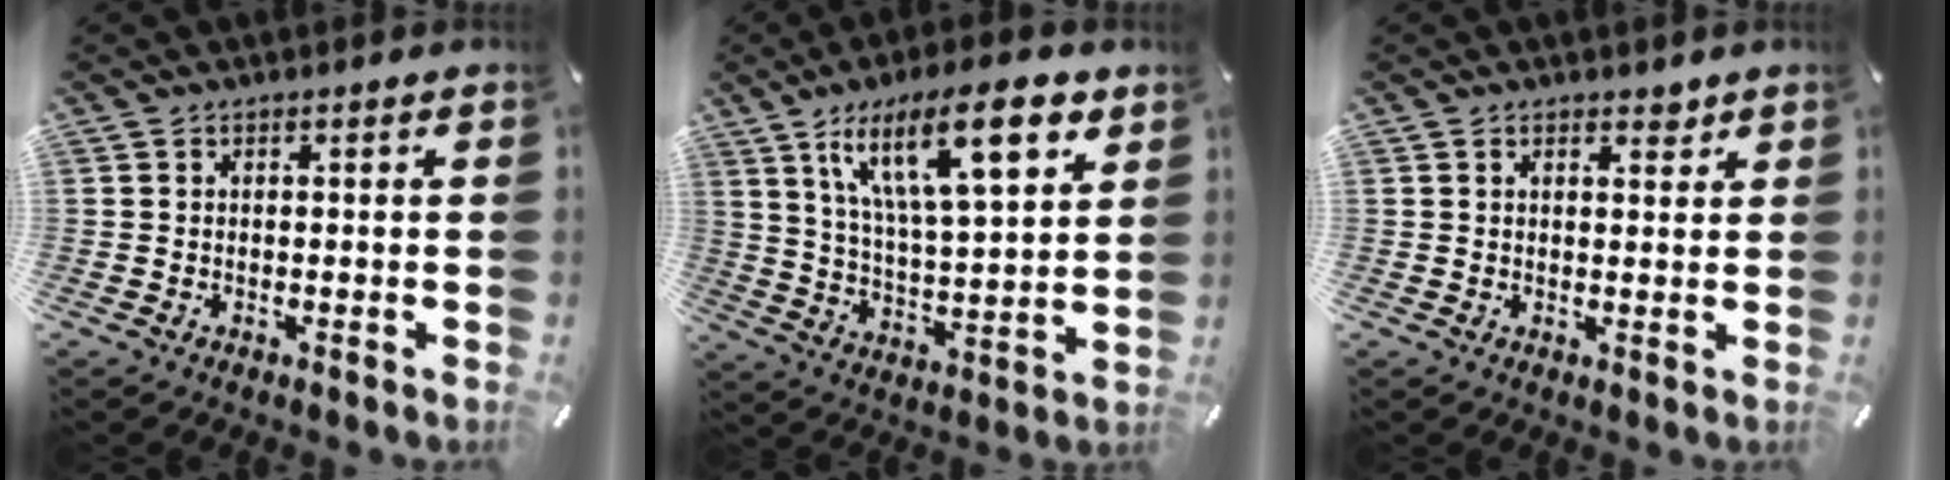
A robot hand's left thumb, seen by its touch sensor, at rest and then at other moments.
{"total": 19.9, "force": [11.0, 7.1, 15.1], "torque": [-0.250, -0.033, 0.175]}
{"total": 2.4, "force": [1.7, 1.1, 1.3], "torque": [-0.012, -0.007, 0.028]}